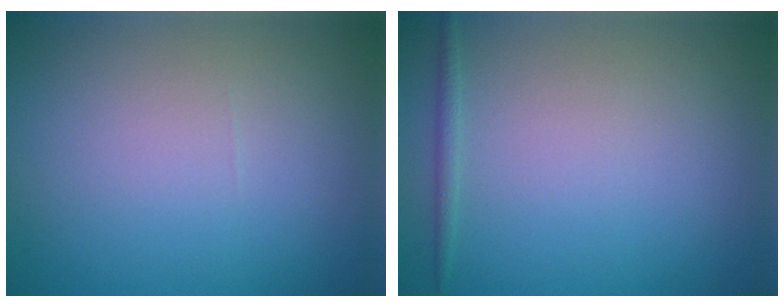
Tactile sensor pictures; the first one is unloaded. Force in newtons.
{"total": 0.8, "press": 0.8, "slide": 0.1}